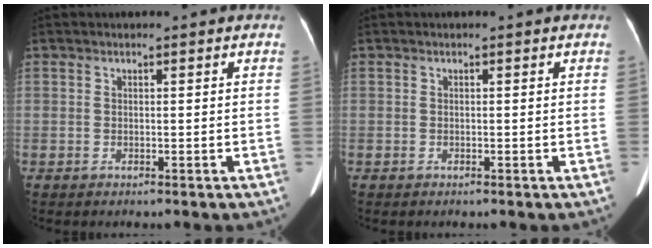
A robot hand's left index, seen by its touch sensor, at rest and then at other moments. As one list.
[{"total": 0.0}]